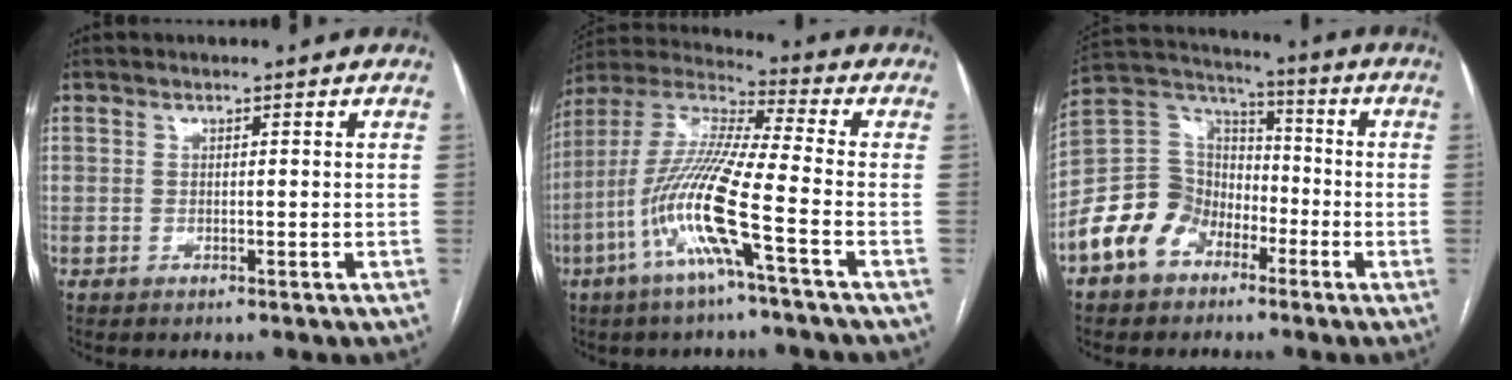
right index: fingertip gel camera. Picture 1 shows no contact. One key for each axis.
{"total": 14.5, "fx": -5.6, "fy": -0.1, "fz": 13.4, "tx": -0.284, "ty": -0.004, "tz": -0.118}
{"total": 11.9, "fx": -6.0, "fy": 9.1, "fz": 4.7, "tx": -0.112, "ty": 0.041, "tz": -0.113}